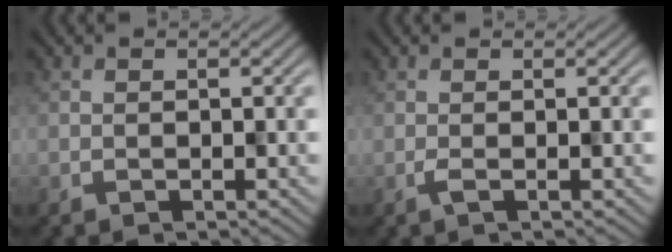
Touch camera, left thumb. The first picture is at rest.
{"total": 0.8, "force": [0.0, 0.1, 0.8], "torque": [-0.018, 0.003, -0.002]}